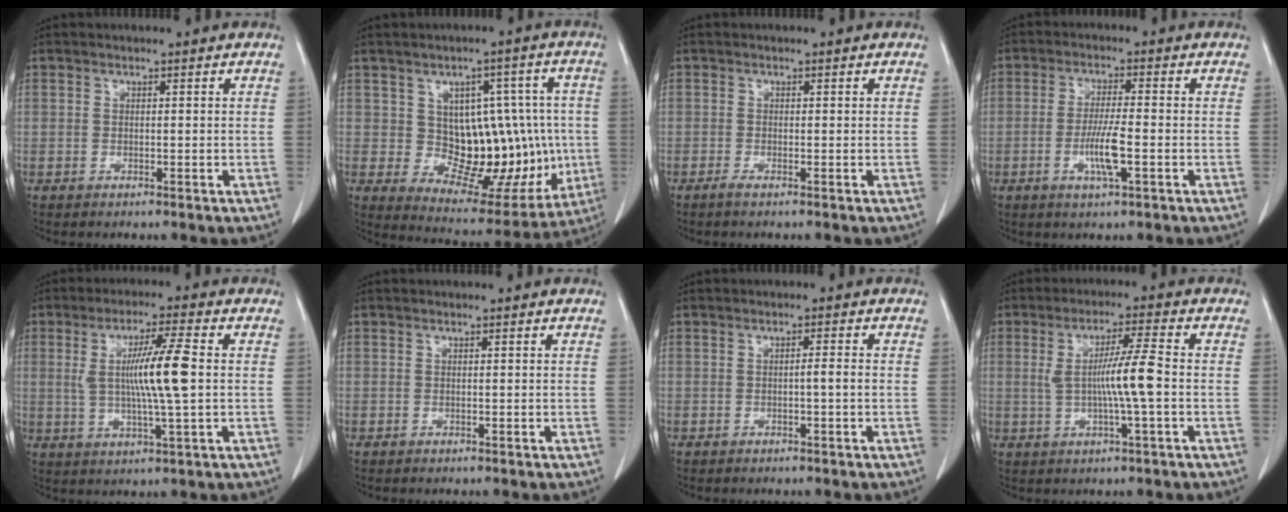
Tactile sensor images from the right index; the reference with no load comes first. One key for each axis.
{"total": 15.6, "fx": -0.4, "fy": 9.3, "fz": 12.6, "tx": -0.148, "ty": 0.028, "tz": 0.020}
{"total": 0.9, "fx": -0.6, "fy": -0.1, "fz": 0.6, "tx": -0.014, "ty": -0.002, "tz": -0.014}
{"total": 5.7, "fx": -1.8, "fy": 0.4, "fz": 5.4, "tx": -0.104, "ty": -0.007, "tz": -0.032}
{"total": 9.7, "fx": 0.8, "fy": 0.0, "fz": 9.6, "tx": -0.181, "ty": 0.000, "tz": 0.016}
{"total": 0.0}
{"total": 1.5, "fx": -0.4, "fy": -0.1, "fz": 1.4, "tx": -0.022, "ty": 0.001, "tz": -0.005}
{"total": 7.4, "fx": -0.3, "fy": -0.4, "fz": 7.4, "tx": -0.133, "ty": 0.002, "tz": -0.003}